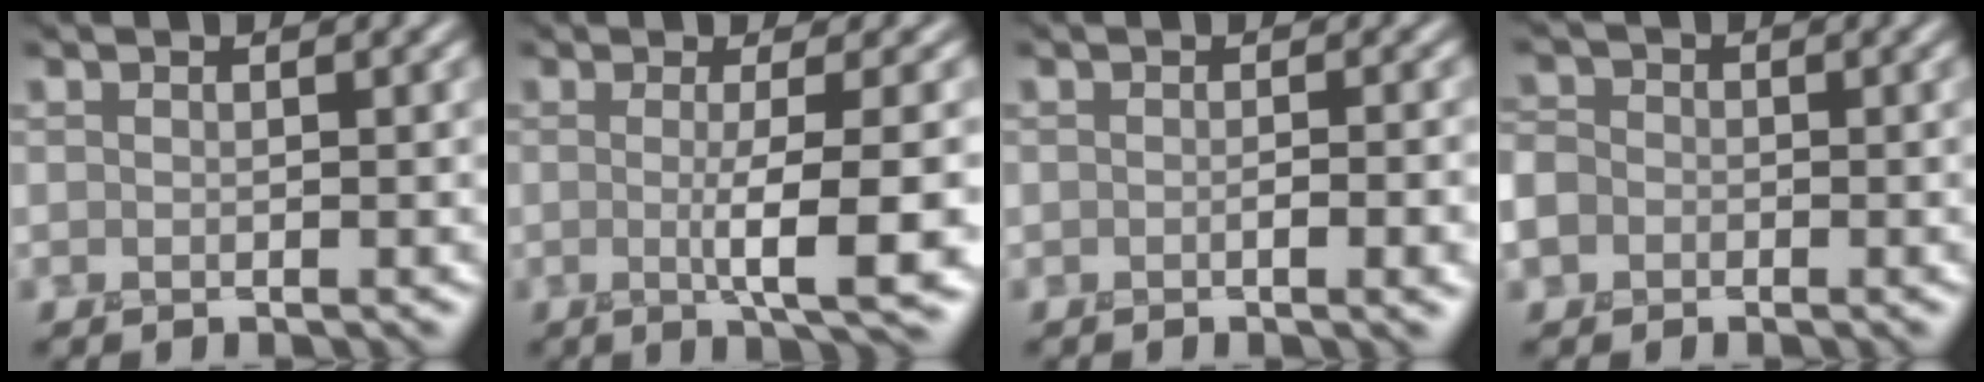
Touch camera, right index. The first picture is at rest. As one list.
[{"total": 6.2, "force": [-0.9, 1.2, 6.0], "torque": [-0.086, -0.006, -0.011]}, {"total": 2.3, "force": [-0.8, 0.7, 2.1], "torque": [-0.021, -0.002, -0.008]}, {"total": 4.7, "force": [-1.5, 4.2, 1.6], "torque": [-0.040, 0.007, -0.052]}]